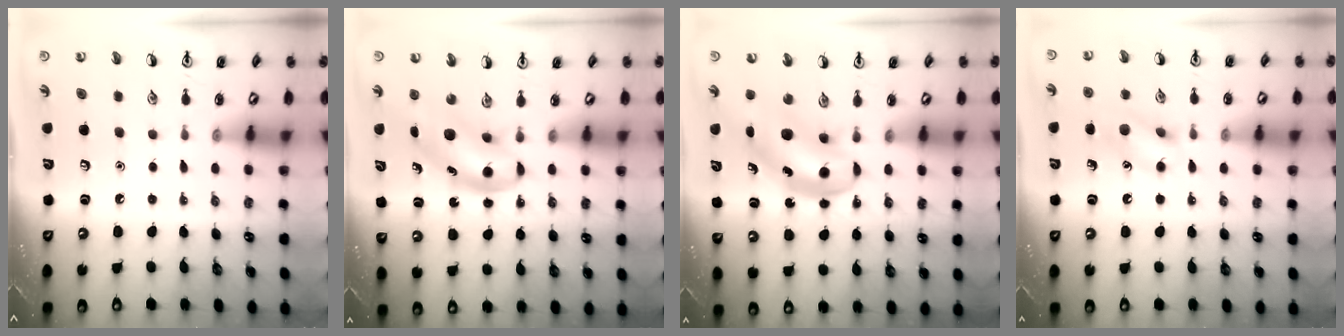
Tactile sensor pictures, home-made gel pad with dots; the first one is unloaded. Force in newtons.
{"total": 5.9, "press": 5.9, "slide": 0.6}
{"total": 7.6, "press": 7.5, "slide": 1.2}
{"total": 10.0, "press": 10.0, "slide": 0.9}